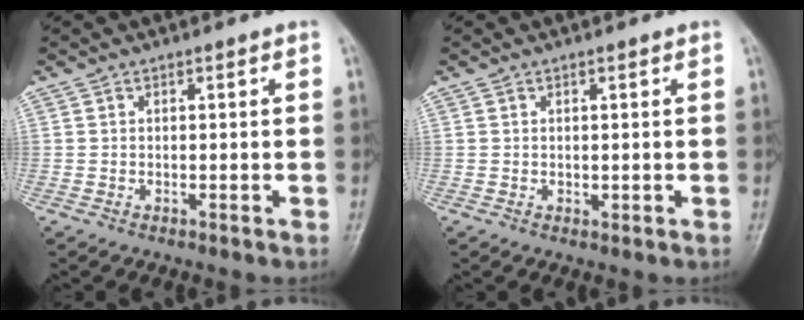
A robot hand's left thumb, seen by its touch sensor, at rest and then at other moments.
{"total": 0.9, "force": [0.5, 0.6, 0.5], "torque": [-0.002, -0.004, 0.007]}